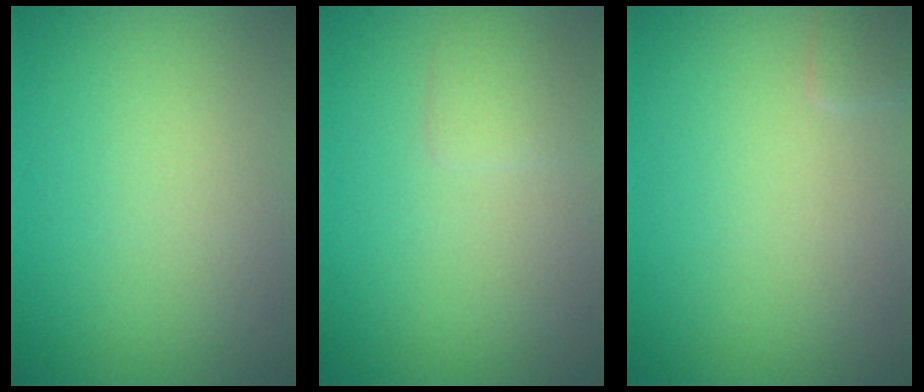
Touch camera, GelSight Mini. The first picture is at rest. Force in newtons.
{"total": 1.3, "press": 1.3, "slide": 0.1}
{"total": 0.8, "press": 0.8, "slide": 0.1}